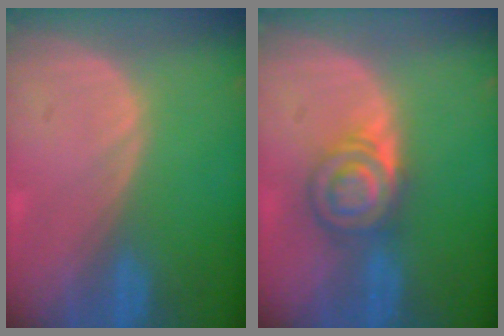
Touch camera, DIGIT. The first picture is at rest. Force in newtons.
{"total": 6.1, "press": 5.9, "slide": 1.8}